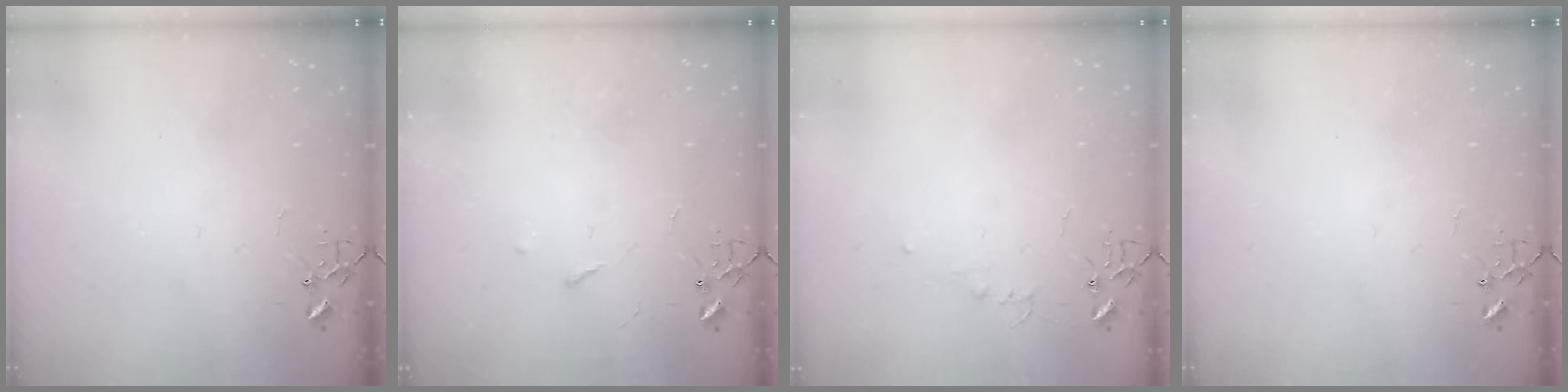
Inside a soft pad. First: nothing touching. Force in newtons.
{"total": 2.9, "press": 2.8, "slide": 0.5}
{"total": 3.9, "press": 3.9, "slide": 0.4}
{"total": 0.0}